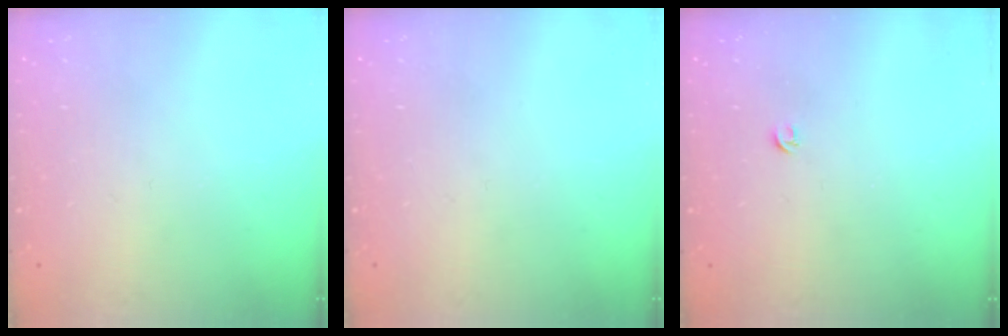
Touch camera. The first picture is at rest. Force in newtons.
{"total": 0.0}
{"total": 3.4, "press": 3.3, "slide": 0.6}